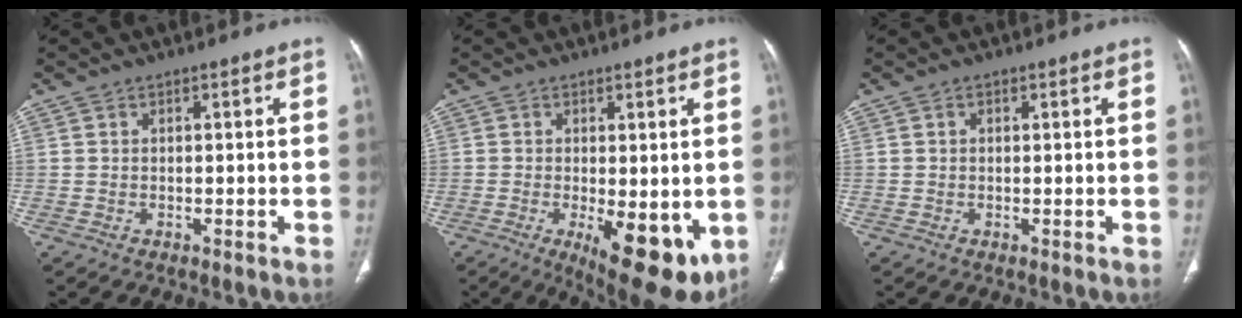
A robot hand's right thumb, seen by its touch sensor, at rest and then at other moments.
{"total": 13.1, "force": [-3.4, 5.2, 11.5], "torque": [-0.150, -0.025, -0.033]}
{"total": 0.7, "force": [0.2, 0.5, 0.4], "torque": [-0.004, 0.000, 0.003]}